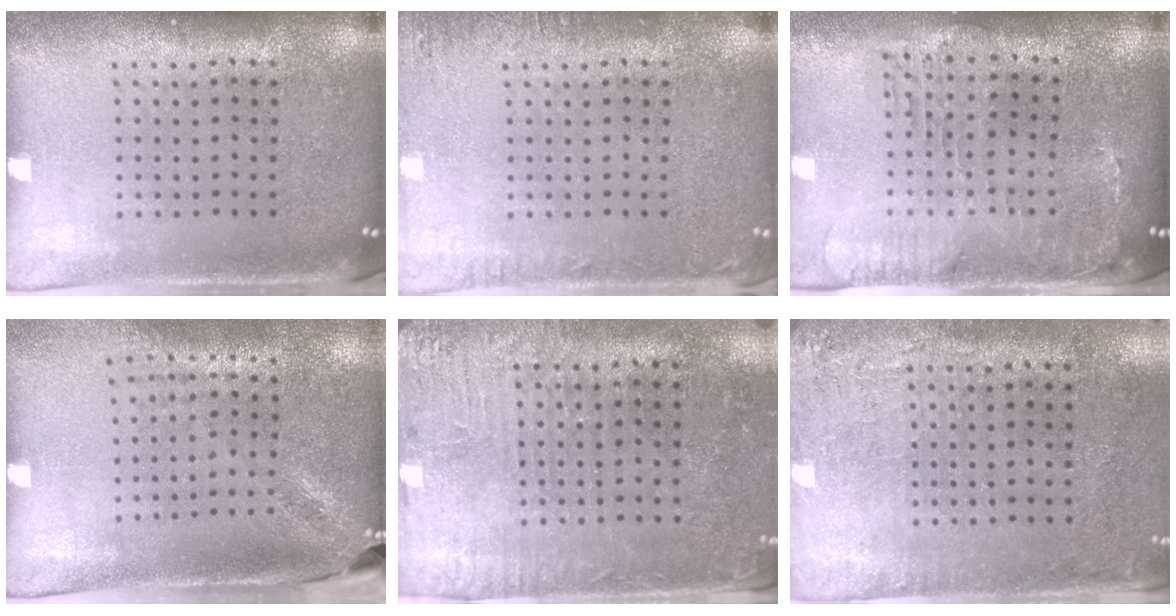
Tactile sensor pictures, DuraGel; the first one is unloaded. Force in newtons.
{"total": 2.2, "press": 2.1, "slide": 0.3}
{"total": 0.6, "press": 0.5, "slide": 0.3}
{"total": 1.9, "press": 1.5, "slide": 1.2}
{"total": 3.2, "press": 2.9, "slide": 1.3}
{"total": 2.8, "press": 2.3, "slide": 1.6}